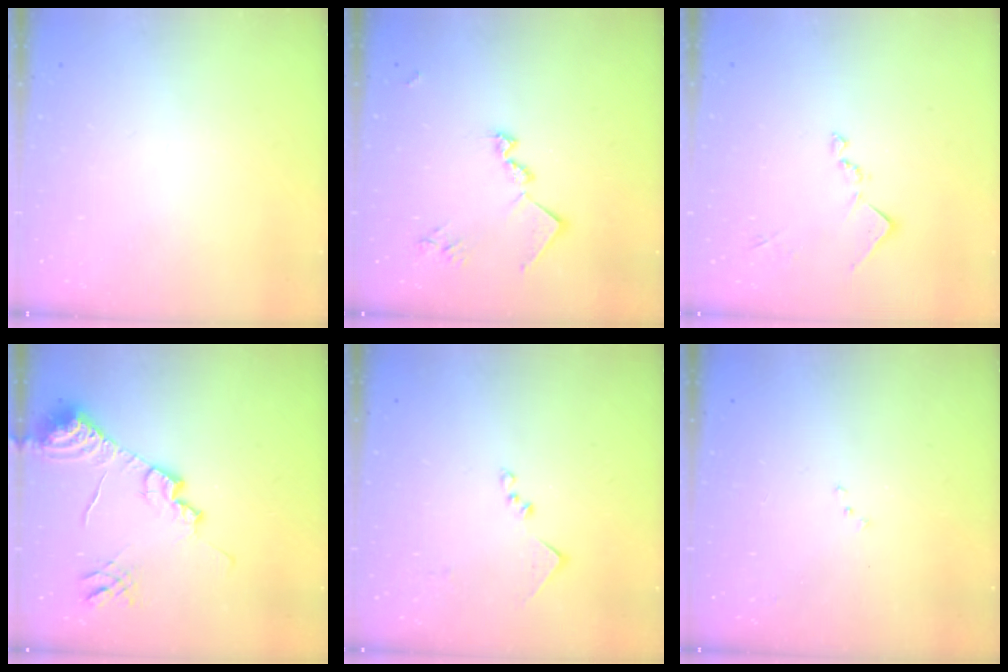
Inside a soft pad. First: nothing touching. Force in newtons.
{"total": 13.0, "press": 13.0, "slide": 0.3}
{"total": 10.7, "press": 10.7, "slide": 0.5}
{"total": 15.0, "press": 14.9, "slide": 1.5}
{"total": 8.9, "press": 8.9, "slide": 0.3}
{"total": 6.5, "press": 6.4, "slide": 0.9}